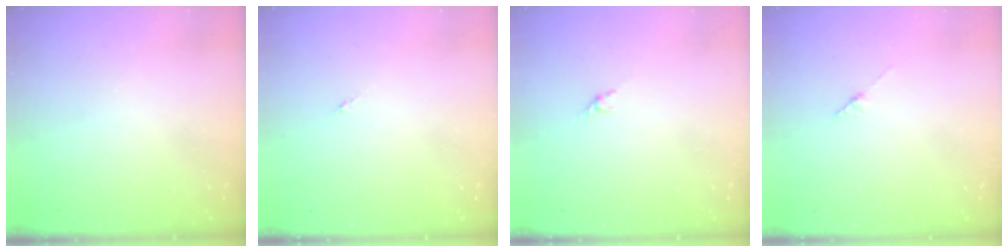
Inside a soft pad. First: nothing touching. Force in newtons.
{"total": 0.0}
{"total": 1.6, "press": 1.5, "slide": 0.7}
{"total": 1.8, "press": 1.7, "slide": 0.3}